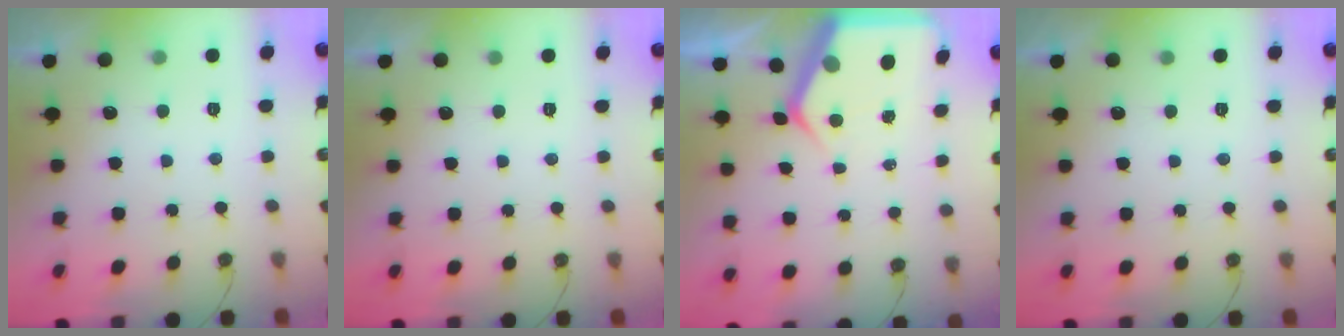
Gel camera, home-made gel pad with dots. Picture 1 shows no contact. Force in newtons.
{"total": 0.0}
{"total": 6.2, "press": 6.2, "slide": 0.6}
{"total": 0.0}